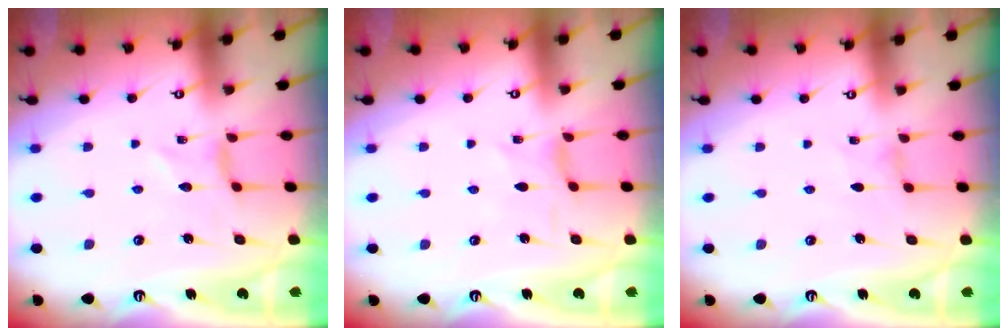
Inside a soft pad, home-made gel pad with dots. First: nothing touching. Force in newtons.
{"total": 1.1, "press": 1.0, "slide": 0.1}
{"total": 0.0}